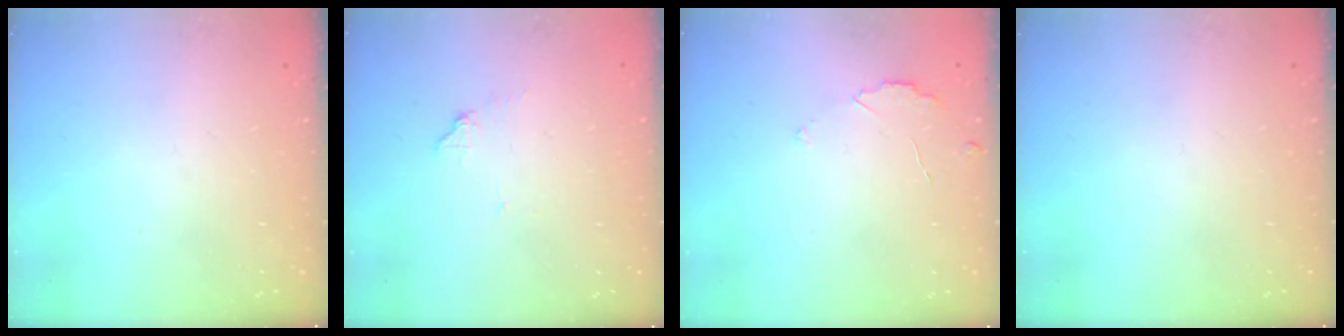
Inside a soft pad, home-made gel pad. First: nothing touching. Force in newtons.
{"total": 5.9, "press": 5.9, "slide": 0.3}
{"total": 2.7, "press": 2.6, "slide": 0.3}
{"total": 0.0}